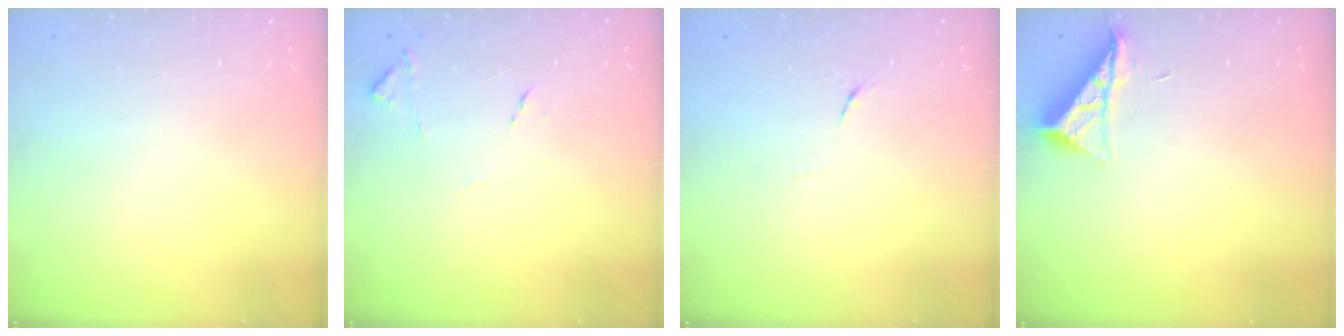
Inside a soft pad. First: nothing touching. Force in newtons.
{"total": 8.2, "press": 8.2, "slide": 0.6}
{"total": 4.5, "press": 4.4, "slide": 0.9}
{"total": 6.6, "press": 6.6, "slide": 0.3}